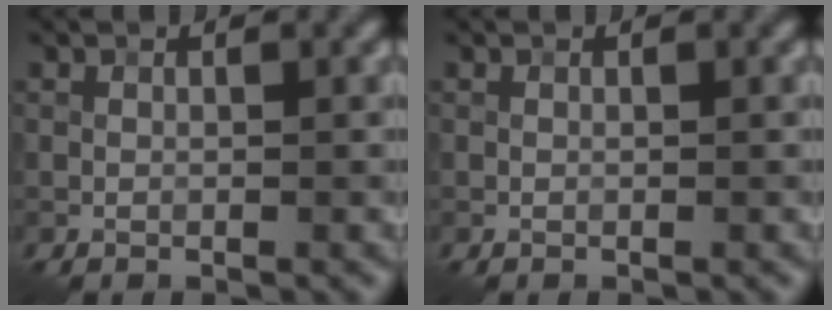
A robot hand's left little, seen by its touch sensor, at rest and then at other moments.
{"total": 0.0}